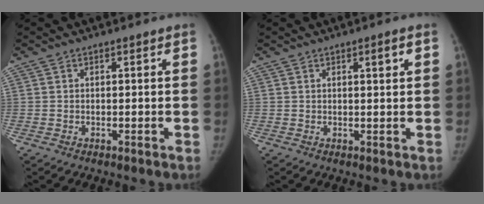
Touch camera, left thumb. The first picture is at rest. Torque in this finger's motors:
{"motor_torque": [-0.10, 0.05, 0.51, 0.01, -0.01]}